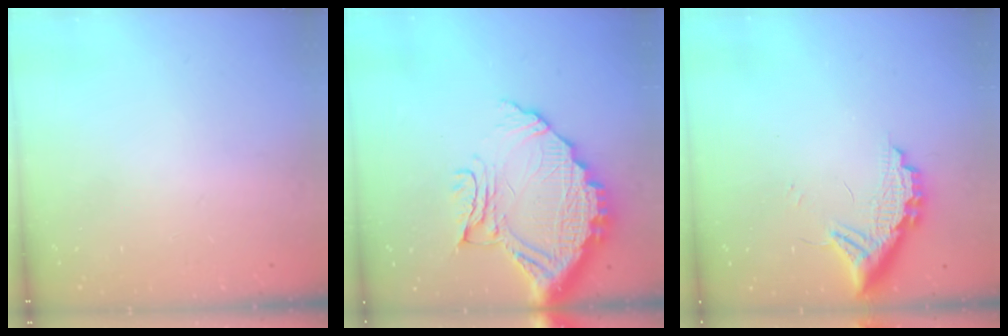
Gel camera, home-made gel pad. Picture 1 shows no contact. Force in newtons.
{"total": 17.4, "press": 17.4, "slide": 1.5}
{"total": 10.9, "press": 10.9, "slide": 0.9}